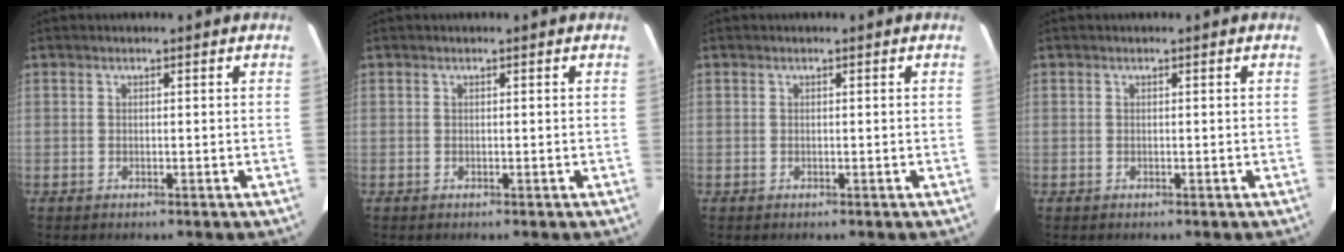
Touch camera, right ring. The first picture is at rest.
{"total": 0.0}
{"total": 0.0}
{"total": 0.0}